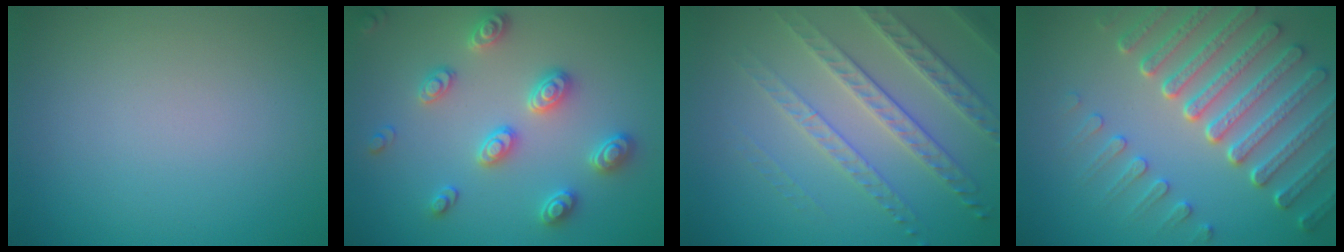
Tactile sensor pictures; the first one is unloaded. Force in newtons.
{"total": 3.5, "press": 3.5, "slide": 0.5}
{"total": 4.6, "press": 3.9, "slide": 2.5}
{"total": 7.6, "press": 5.7, "slide": 5.0}